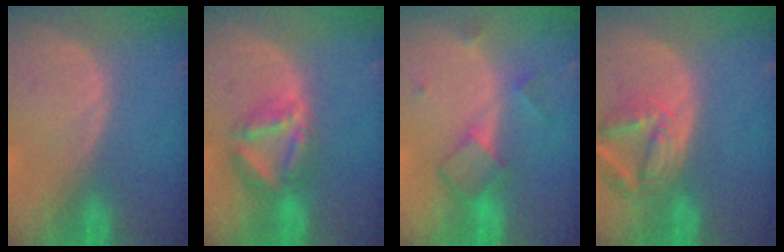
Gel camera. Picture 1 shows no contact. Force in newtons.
{"total": 6.2, "press": 6.2, "slide": 0.4}
{"total": 5.5, "press": 5.4, "slide": 1.0}
{"total": 6.7, "press": 6.4, "slide": 2.1}